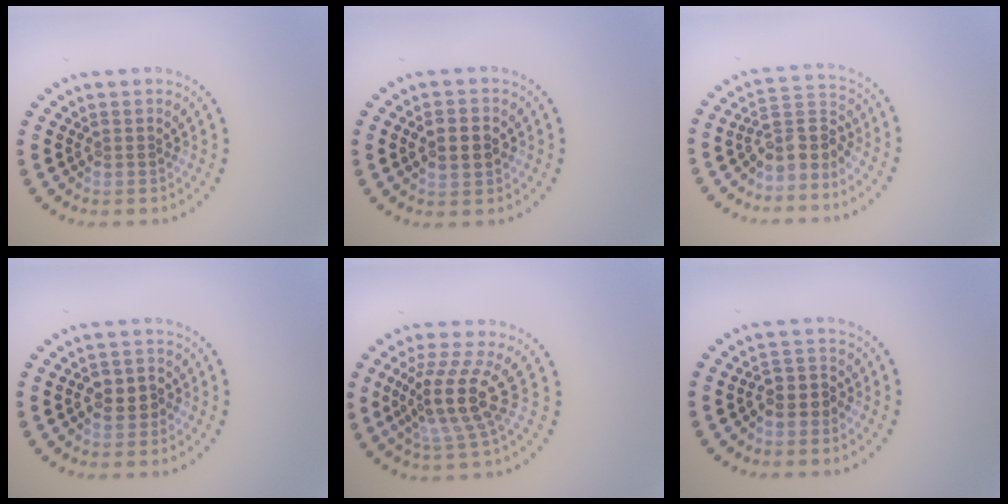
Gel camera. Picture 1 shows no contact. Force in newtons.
{"total": 3.7, "press": 3.7, "slide": 0.2}
{"total": 3.3, "press": 2.5, "slide": 2.2}
{"total": 2.5, "press": 2.4, "slide": 0.6}
{"total": 4.8, "press": 3.6, "slide": 3.2}
{"total": 2.4, "press": 2.1, "slide": 1.1}